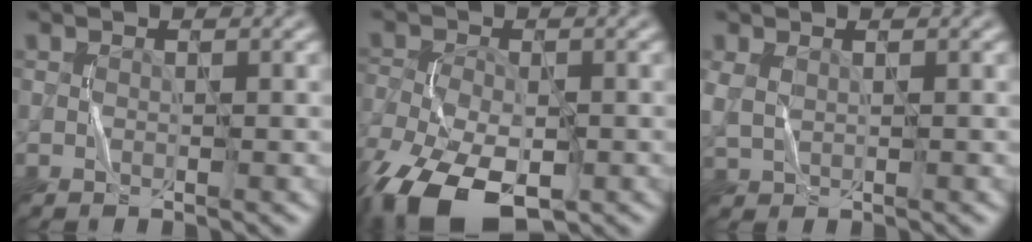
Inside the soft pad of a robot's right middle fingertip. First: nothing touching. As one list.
[{"total": 11.8, "force": [-6.7, 6.0, 7.7], "torque": [-0.162, -0.049, -0.113]}, {"total": 2.1, "force": [0.6, 1.3, 1.5], "torque": [-0.044, 0.002, 0.017]}]